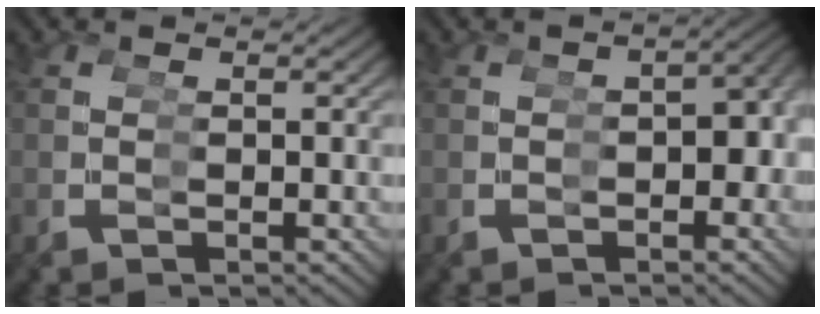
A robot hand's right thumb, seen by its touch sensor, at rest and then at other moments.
{"total": 5.1, "force": [-0.8, 2.9, 4.1], "torque": [-0.045, 0.001, -0.009]}